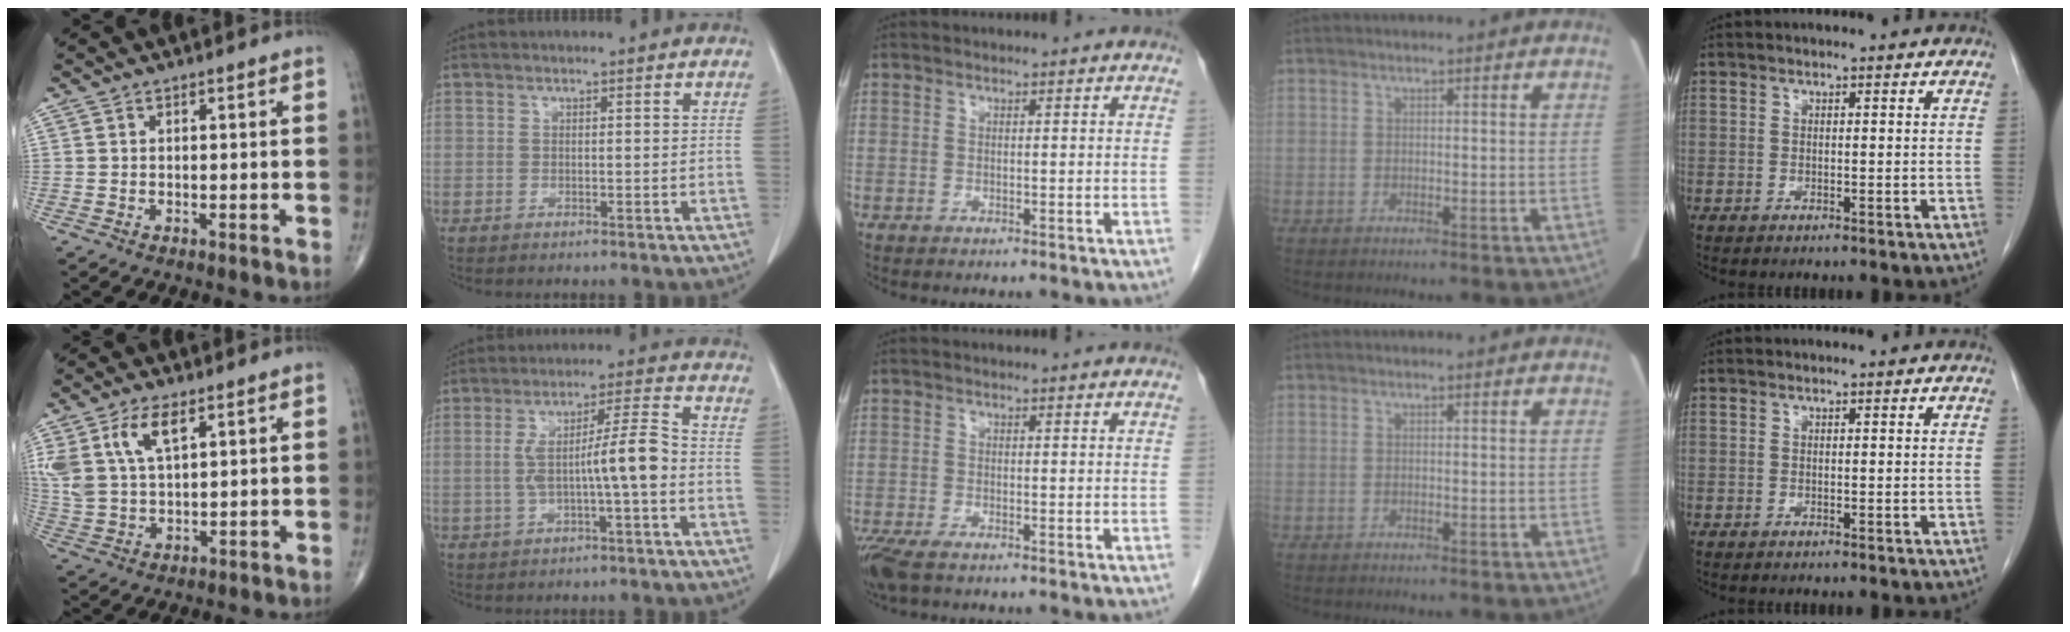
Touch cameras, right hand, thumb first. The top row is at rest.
{"thumb": {"total": 10.0, "force": [4.8, 4.8, 7.4], "torque": [-0.158, -0.008, 0.102]}, "index": {"total": 8.0, "force": [-1.4, 0.1, 7.8], "torque": [-0.142, 0.021, -0.021]}, "middle": {"total": 4.3, "force": [-3.0, 1.4, 2.8], "torque": [-0.060, -0.014, -0.053]}}